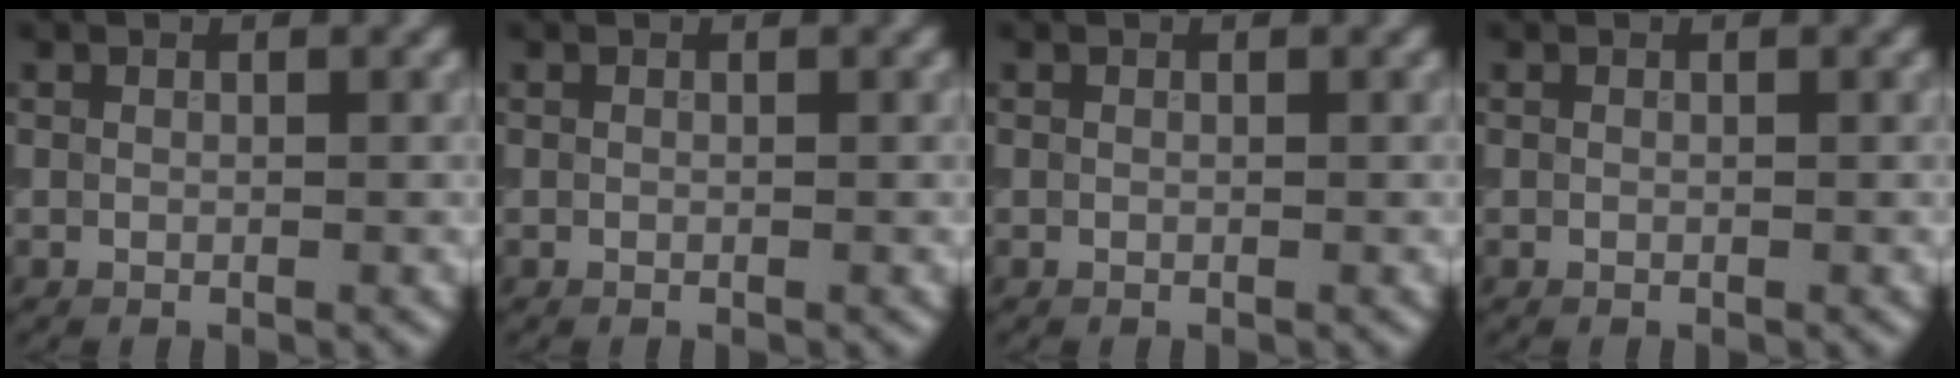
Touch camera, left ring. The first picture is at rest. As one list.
[{"total": 0.0}, {"total": 0.0}, {"total": 0.0}]